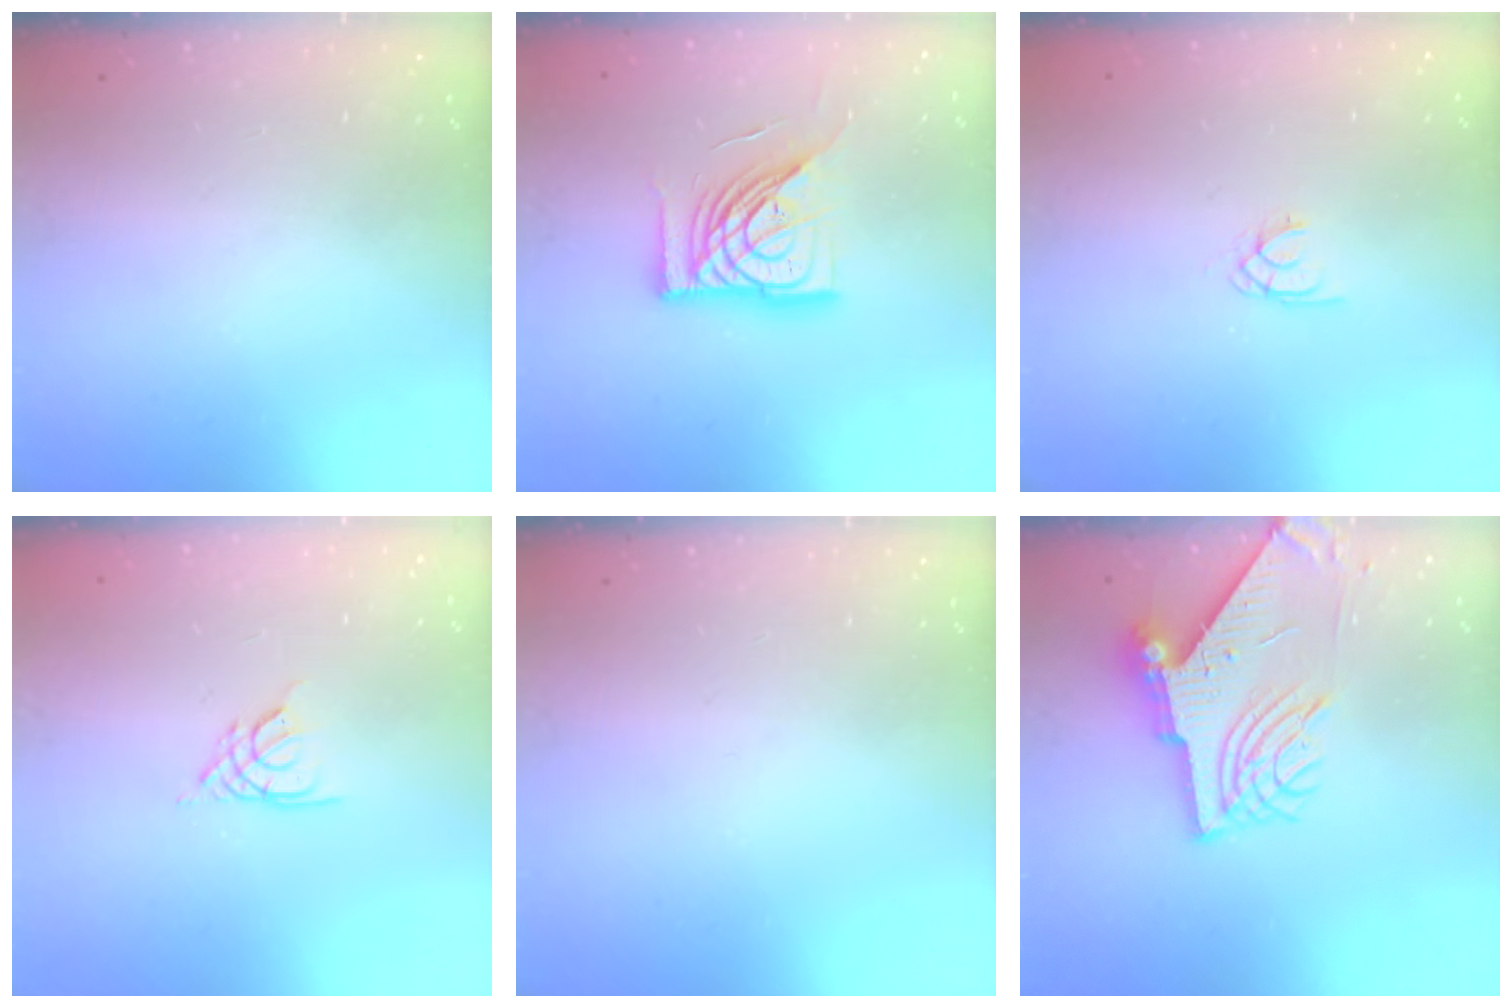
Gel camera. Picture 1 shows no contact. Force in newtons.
{"total": 16.5, "press": 16.3, "slide": 2.1}
{"total": 1.5, "press": 1.4, "slide": 0.2}
{"total": 2.7, "press": 2.7, "slide": 0.4}
{"total": 0.0}
{"total": 9.7, "press": 9.7, "slide": 1.0}